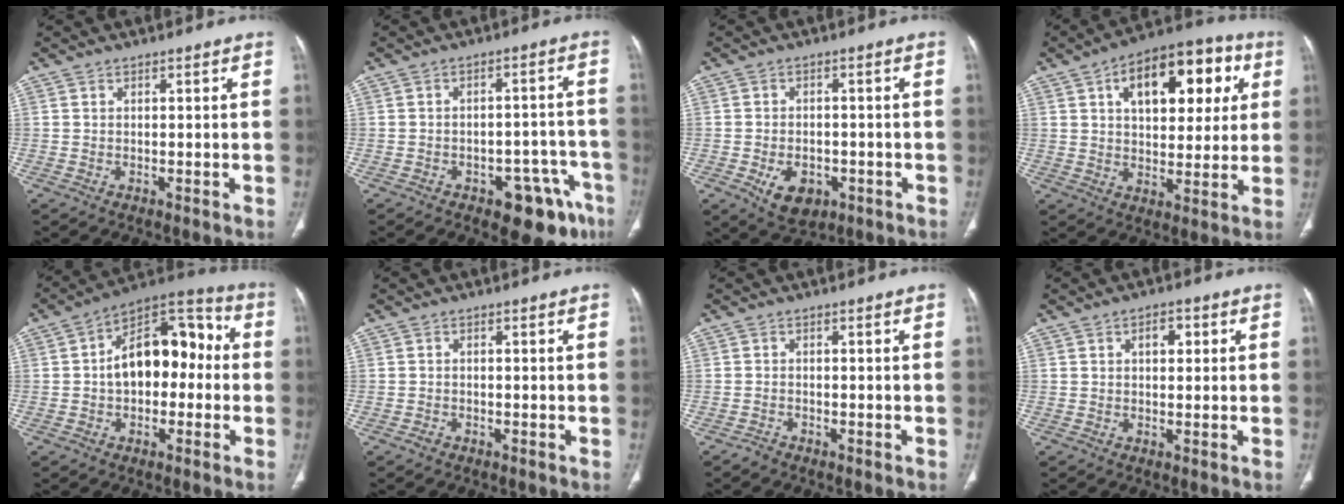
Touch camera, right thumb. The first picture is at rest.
{"total": 11.2, "force": [-6.6, 5.5, 7.2], "torque": [-0.051, 0.045, -0.081]}
{"total": 7.1, "force": [-2.8, 4.7, 4.6], "torque": [-0.060, 0.007, -0.032]}
{"total": 19.3, "force": [6.7, 10.5, 14.8], "torque": [-0.160, 0.010, 0.094]}
{"total": 15.9, "force": [0.0, 9.9, 12.4], "torque": [-0.149, 0.052, -0.012]}
{"total": 0.9, "force": [-0.7, 0.6, 0.2], "torque": [-0.005, 0.003, -0.015]}
{"total": 1.1, "force": [-1.0, 0.4, 0.0], "torque": [-0.004, 0.000, -0.022]}
{"total": 3.5, "force": [1.1, 2.0, 2.7], "torque": [-0.030, 0.003, 0.015]}